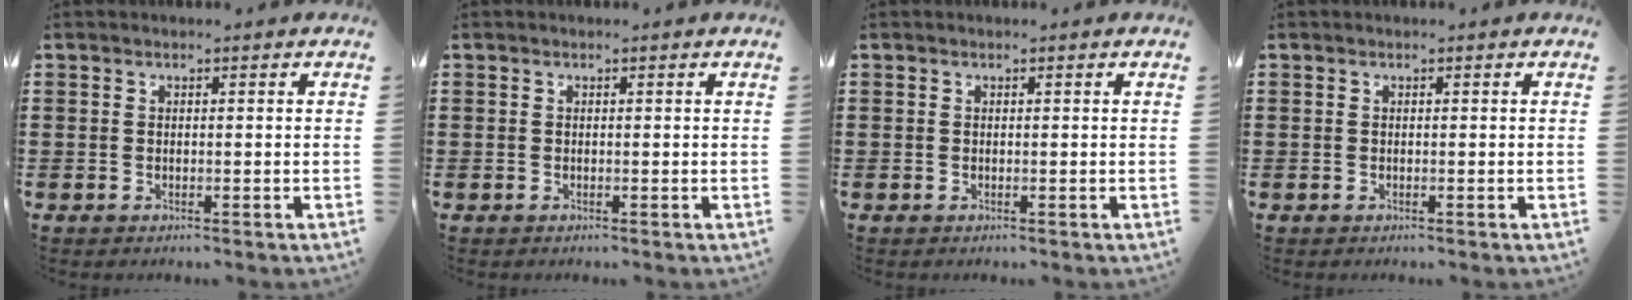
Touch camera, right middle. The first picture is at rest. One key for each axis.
{"total": 0.0}
{"total": 0.0}
{"total": 0.0}